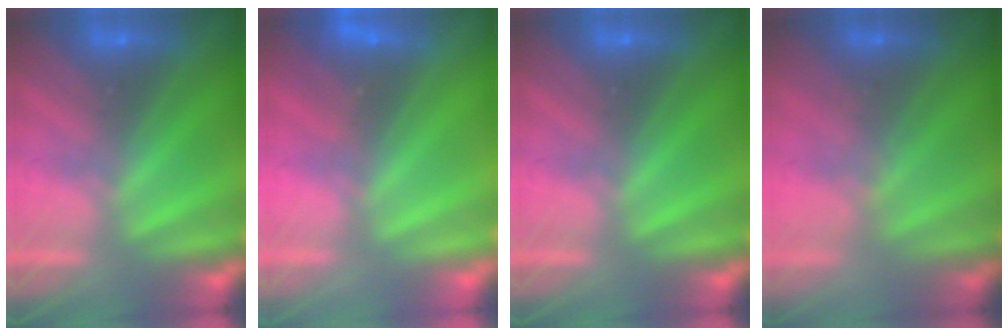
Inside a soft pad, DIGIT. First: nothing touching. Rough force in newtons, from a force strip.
{"total": 2.4}
{"total": 0.0}
{"total": 1.5}